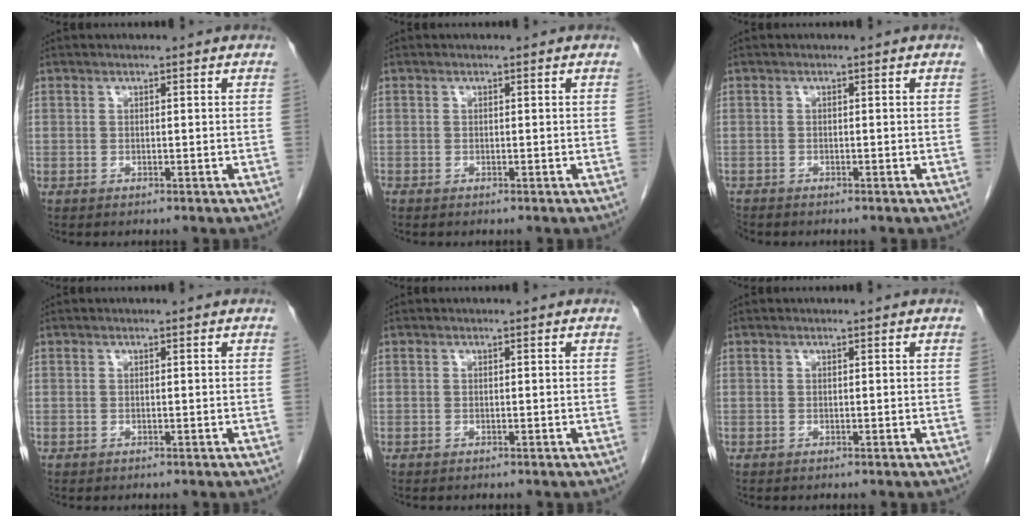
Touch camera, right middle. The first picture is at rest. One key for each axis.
{"total": 0.0}
{"total": 1.2, "fx": -1.2, "fy": 0.3, "fz": 0.0, "tx": -0.006, "ty": -0.004, "tz": -0.023}
{"total": 0.0}
{"total": 0.0}
{"total": 0.0}